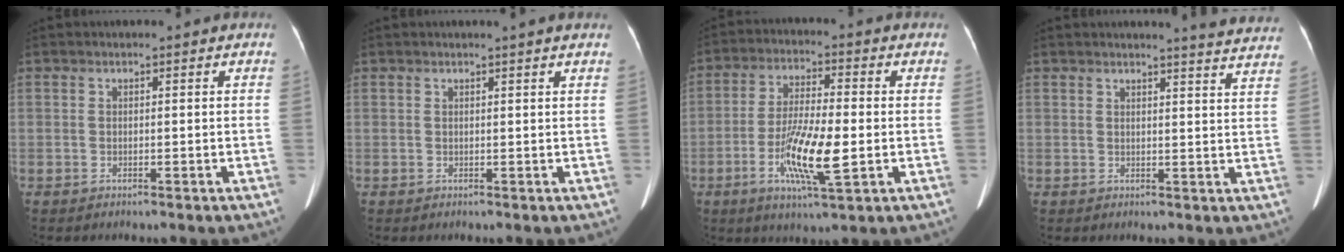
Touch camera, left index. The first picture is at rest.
{"total": 1.2, "force": [1.0, -0.4, 0.6], "torque": [-0.017, -0.002, 0.019]}
{"total": 10.8, "force": [-3.0, 1.6, 10.2], "torque": [-0.194, -0.011, -0.057]}
{"total": 9.6, "force": [9.2, -0.6, 2.4], "torque": [-0.024, -0.044, 0.081]}